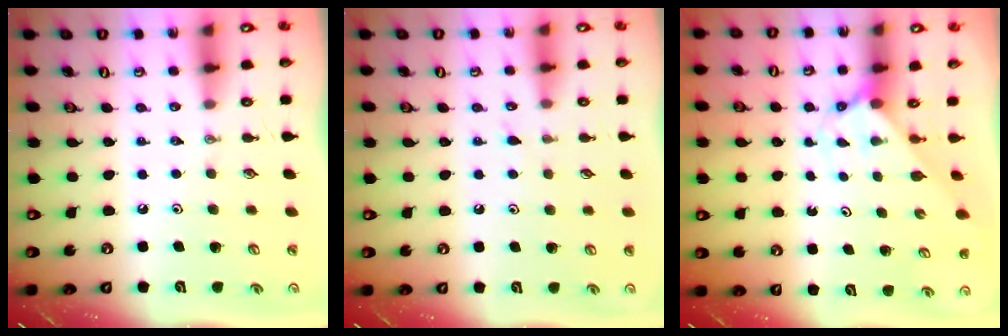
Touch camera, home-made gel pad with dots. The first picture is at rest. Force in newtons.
{"total": 6.8, "press": 6.8, "slide": 0.6}
{"total": 2.6, "press": 2.6, "slide": 0.2}